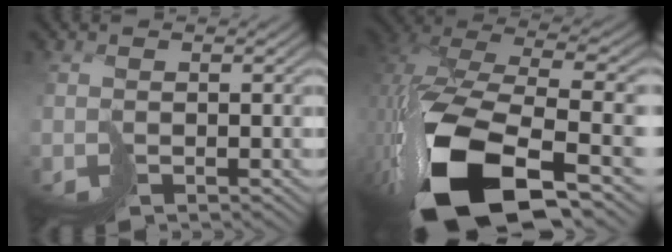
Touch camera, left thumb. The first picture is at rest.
{"total": 16.1, "force": [-4.7, 8.0, 13.2], "torque": [-0.303, -0.023, -0.054]}